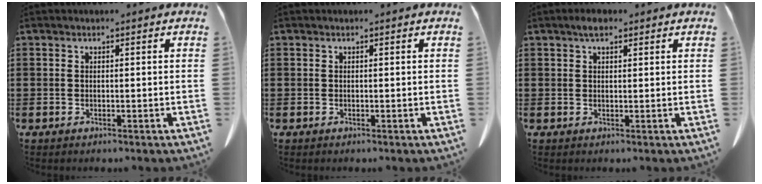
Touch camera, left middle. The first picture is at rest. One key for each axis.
{"total": 0.0}
{"total": 2.1, "fx": 1.3, "fy": 0.8, "fz": 1.4, "tx": -0.032, "ty": 0.005, "tz": 0.022}